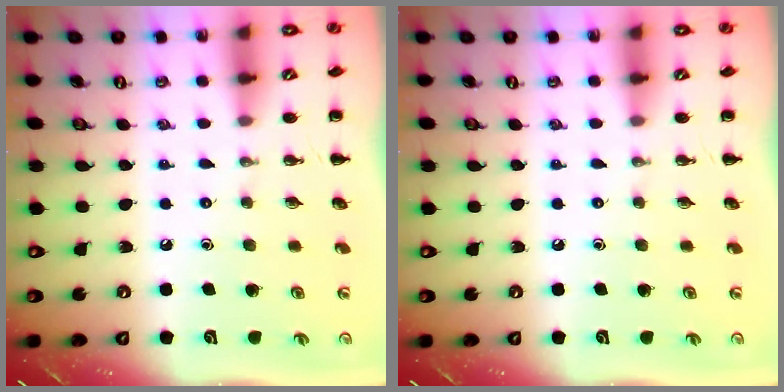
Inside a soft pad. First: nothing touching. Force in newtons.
{"total": 0.0}